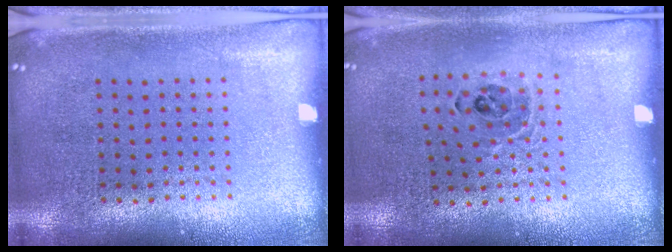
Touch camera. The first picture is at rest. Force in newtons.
{"total": 0.9, "press": 0.9, "slide": 0.1}